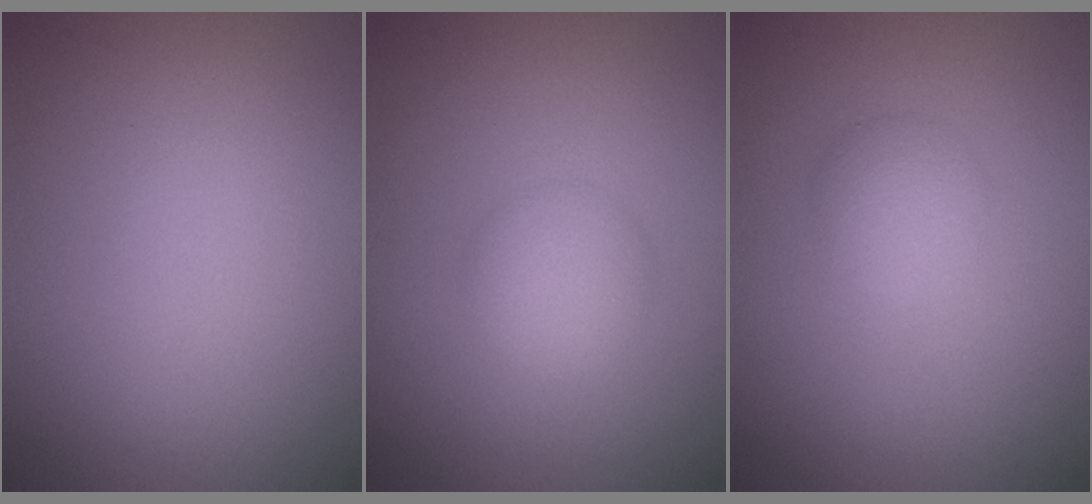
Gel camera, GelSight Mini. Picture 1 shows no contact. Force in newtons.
{"total": 2.6, "press": 2.6, "slide": 0.1}
{"total": 2.0, "press": 2.0, "slide": 0.0}